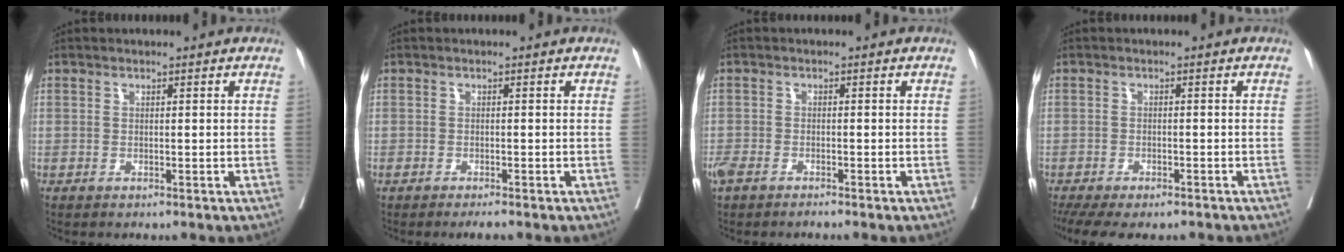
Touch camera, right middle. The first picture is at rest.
{"total": 1.6, "force": [-1.3, 0.1, 0.9], "torque": [-0.011, -0.005, -0.020]}
{"total": 3.7, "force": [-2.9, 1.3, 1.9], "torque": [-0.041, -0.004, -0.054]}
{"total": 10.3, "force": [-8.1, 3.8, 5.2], "torque": [-0.101, -0.007, -0.113]}